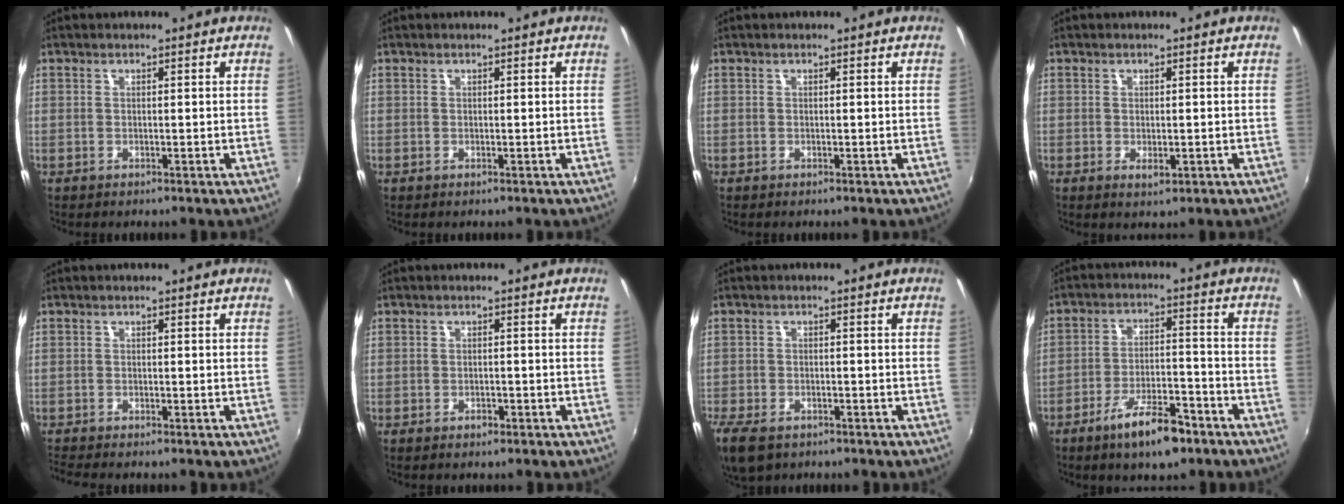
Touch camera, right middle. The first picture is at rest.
{"total": 0.0}
{"total": 0.0}
{"total": 1.8, "force": [-0.4, 0.9, 1.5], "torque": [-0.025, -0.004, -0.003]}
{"total": 3.1, "force": [-2.8, -0.1, 1.2], "torque": [-0.031, -0.022, -0.054]}
{"total": 1.5, "force": [-1.1, 0.7, 0.8], "torque": [-0.014, -0.001, -0.017]}
{"total": 8.6, "force": [-5.9, 4.3, 4.6], "torque": [-0.123, -0.030, -0.109]}
{"total": 10.5, "force": [-7.0, 3.0, 7.2], "torque": [-0.138, -0.001, -0.110]}